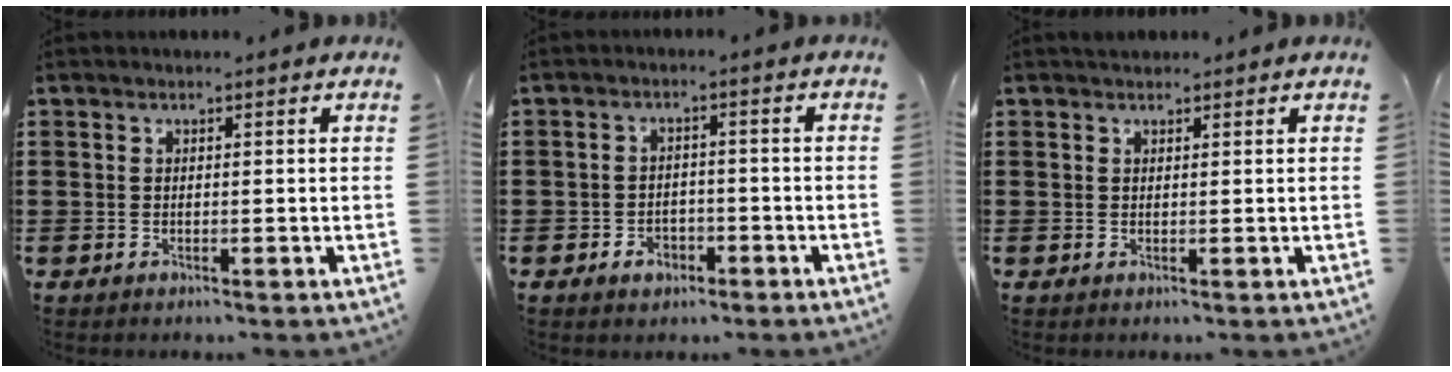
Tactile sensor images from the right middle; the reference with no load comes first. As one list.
[{"total": 2.5, "force": [-1.7, 1.4, 1.2], "torque": [-0.025, -0.001, -0.035]}, {"total": 0.9, "force": [0.9, 0.3, -0.1], "torque": [0.000, 0.001, 0.017]}]